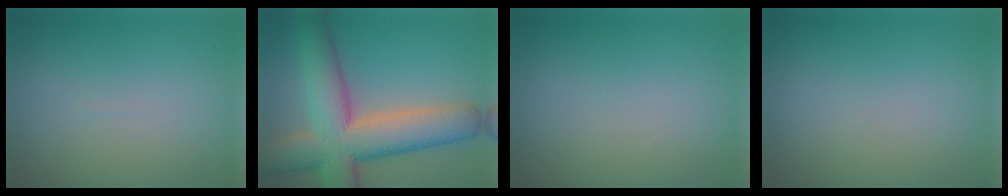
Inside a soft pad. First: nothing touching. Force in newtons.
{"total": 11.6, "press": 11.5, "slide": 0.9}
{"total": 0.0}
{"total": 0.0}